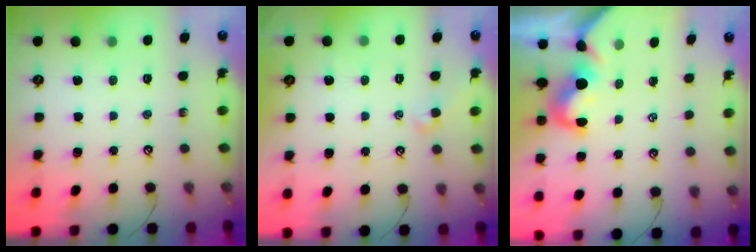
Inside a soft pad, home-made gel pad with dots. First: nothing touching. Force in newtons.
{"total": 0.9, "press": 0.7, "slide": 0.5}
{"total": 0.0}